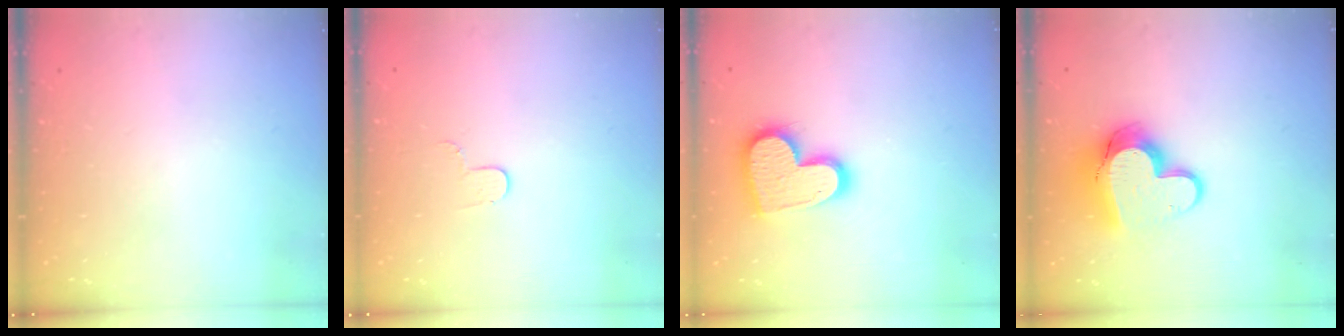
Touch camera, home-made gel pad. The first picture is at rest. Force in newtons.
{"total": 3.4, "press": 3.4, "slide": 0.4}
{"total": 16.9, "press": 16.9, "slide": 1.5}
{"total": 13.7, "press": 13.7, "slide": 1.3}